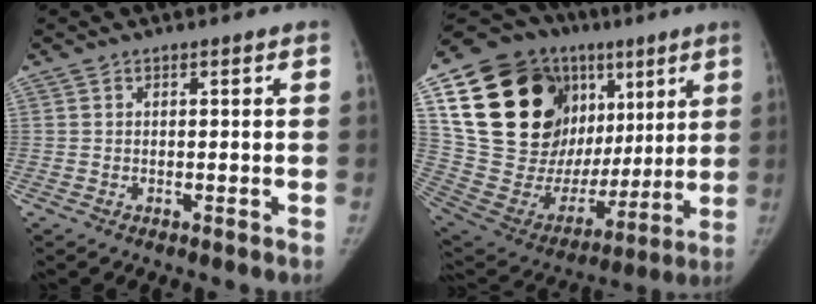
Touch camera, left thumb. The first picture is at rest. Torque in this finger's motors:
{"motor_torque": [2.51, 2.51, 1.41, -1.36, 0.48]}